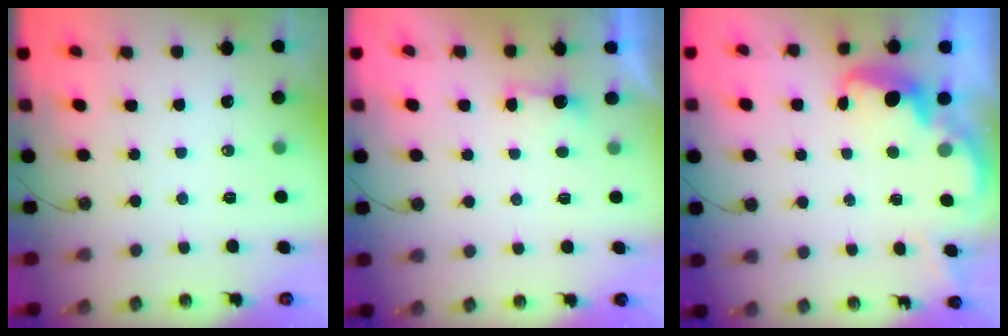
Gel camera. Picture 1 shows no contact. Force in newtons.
{"total": 1.6, "press": 1.4, "slide": 0.9}
{"total": 2.7, "press": 2.6, "slide": 0.8}